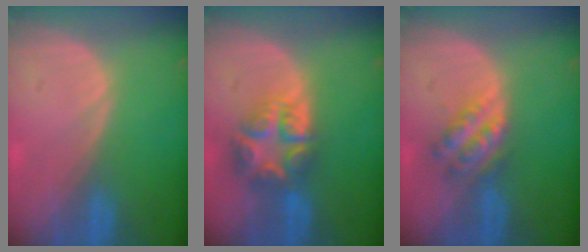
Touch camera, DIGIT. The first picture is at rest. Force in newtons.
{"total": 8.0, "press": 6.9, "slide": 4.2}
{"total": 5.5, "press": 5.0, "slide": 2.4}